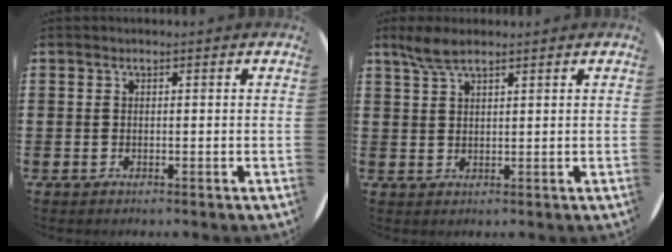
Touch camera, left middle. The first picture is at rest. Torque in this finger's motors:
{"motor_torque": [0.39, -0.32, 0.08, 0.03]}